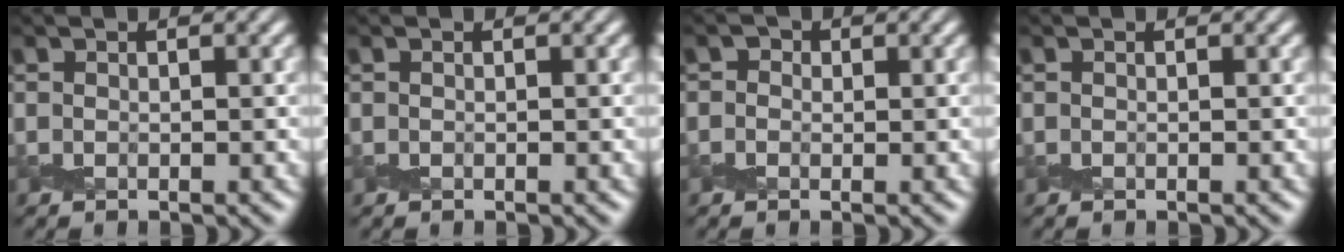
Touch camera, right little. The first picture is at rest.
{"total": 0.0}
{"total": 1.1, "force": [0.2, 1.0, 0.4], "torque": [-0.008, -0.004, -0.007]}
{"total": 0.0}